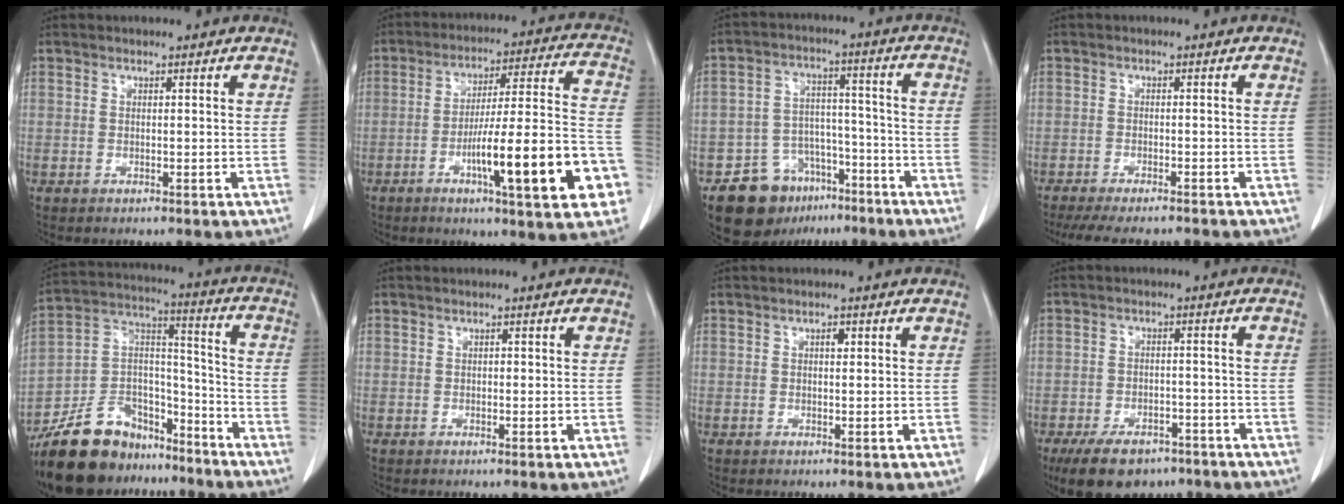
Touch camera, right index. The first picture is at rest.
{"total": 19.2, "force": [-6.9, 1.9, 17.9], "torque": [-0.230, 0.013, -0.097]}
{"total": 10.2, "force": [-6.2, 7.0, 3.9], "torque": [-0.064, 0.023, -0.097]}
{"total": 7.1, "force": [-6.5, -0.1, 2.7], "torque": [-0.030, -0.010, -0.104]}
{"total": 15.6, "force": [-12.6, 7.7, 5.2], "torque": [-0.093, 0.051, -0.222]}
{"total": 0.7, "force": [0.2, 0.4, 0.6], "torque": [-0.004, 0.001, 0.001]}
{"total": 1.3, "force": [0.5, 0.5, 1.0], "torque": [-0.012, 0.000, 0.006]}
{"total": 8.6, "force": [-6.2, 4.4, 4.1], "torque": [-0.066, -0.001, -0.099]}